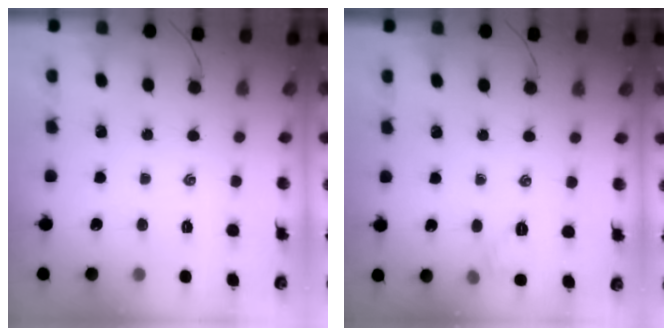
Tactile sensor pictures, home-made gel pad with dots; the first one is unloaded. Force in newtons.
{"total": 6.0, "press": 5.8, "slide": 1.6}